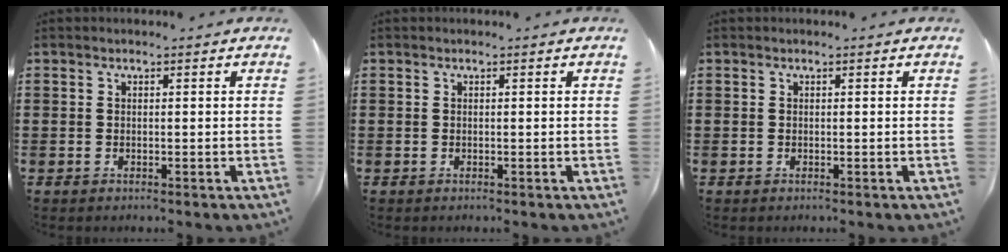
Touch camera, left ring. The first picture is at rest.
{"total": 0.0}
{"total": 0.0}